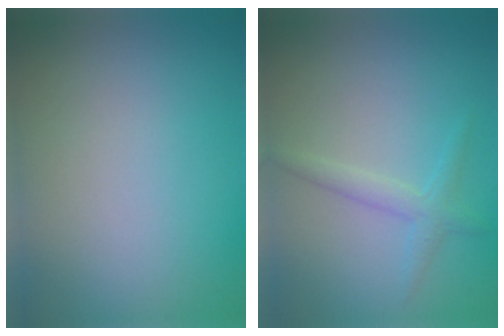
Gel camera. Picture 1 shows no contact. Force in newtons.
{"total": 1.8, "press": 1.8, "slide": 0.0}